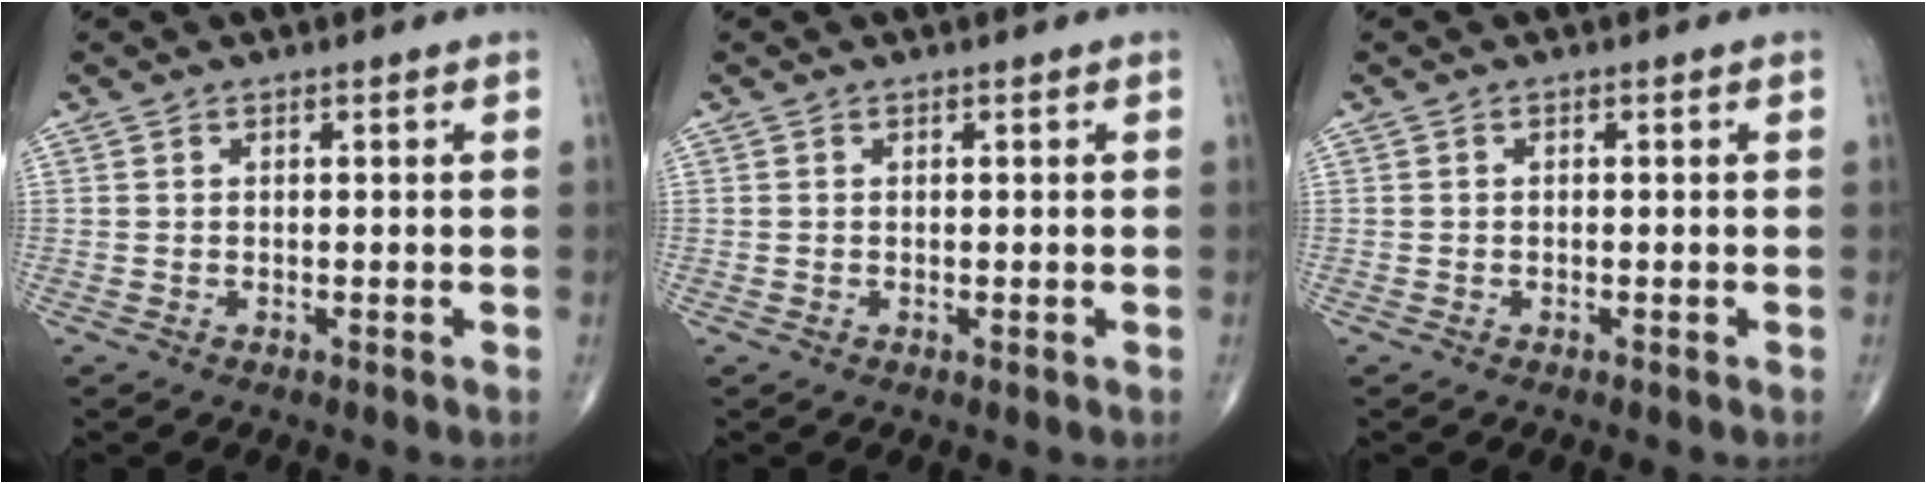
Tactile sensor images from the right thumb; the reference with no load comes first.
{"total": 0.0}
{"total": 0.0}